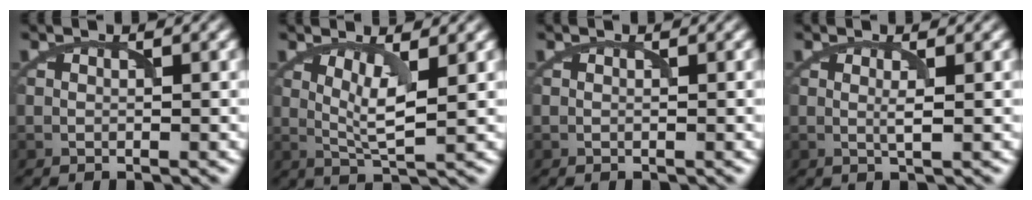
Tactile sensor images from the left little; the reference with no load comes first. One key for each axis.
{"total": 3.6, "fx": 0.5, "fy": 0.9, "fz": 3.5, "tx": -0.067, "ty": -0.003, "tz": 0.018}
{"total": 0.0}
{"total": 1.0, "fx": 0.0, "fy": 0.1, "fz": 1.0, "tx": -0.018, "ty": -0.002, "tz": 0.002}